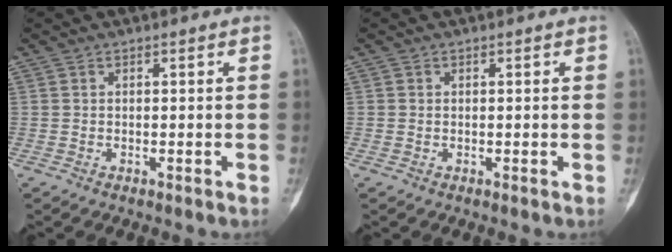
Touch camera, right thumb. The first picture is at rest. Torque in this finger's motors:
{"motor_torque": [-0.28, 0.02, 0.00, -0.16, -0.07]}